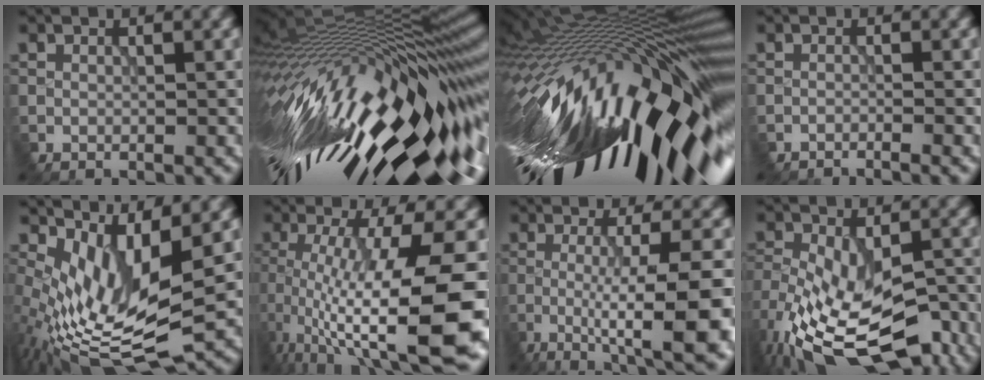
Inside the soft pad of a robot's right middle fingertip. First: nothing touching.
{"total": 17.4, "force": [-2.1, 4.8, 16.6], "torque": [-0.293, -0.008, -0.037]}
{"total": 18.7, "force": [-4.6, 6.1, 17.0], "torque": [-0.283, -0.006, -0.091]}
{"total": 1.8, "force": [-1.7, -0.1, 0.6], "torque": [-0.010, 0.011, -0.037]}
{"total": 8.7, "force": [0.0, 3.7, 7.8], "torque": [-0.176, -0.019, 0.006]}
{"total": 12.9, "force": [-2.5, 3.2, 12.3], "torque": [-0.207, -0.009, -0.035]}
{"total": 11.1, "force": [-3.6, 2.3, 10.2], "torque": [-0.155, -0.002, -0.052]}
{"total": 14.3, "force": [-8.8, 7.0, 8.8], "torque": [-0.175, -0.022, -0.124]}